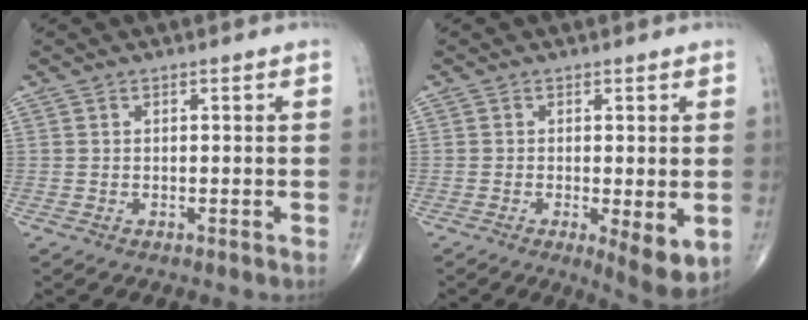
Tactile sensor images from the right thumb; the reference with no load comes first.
{"total": 6.5, "force": [-1.3, 1.9, 6.0], "torque": [-0.092, -0.021, -0.019]}